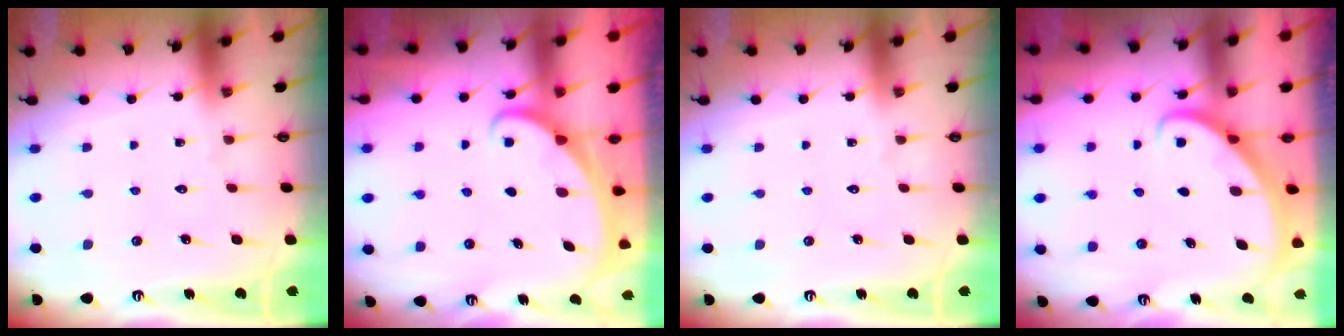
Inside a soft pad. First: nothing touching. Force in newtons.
{"total": 1.8, "press": 1.8, "slide": 0.1}
{"total": 0.0}
{"total": 2.8, "press": 2.8, "slide": 0.2}